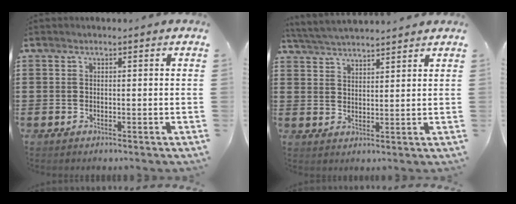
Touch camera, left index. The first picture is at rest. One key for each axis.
{"total": 3.8, "fx": 3.7, "fy": 0.0, "fz": 0.7, "tx": -0.026, "ty": -0.011, "tz": 0.067}